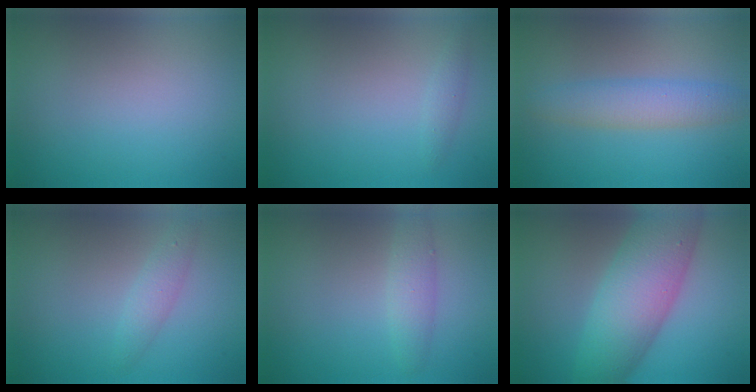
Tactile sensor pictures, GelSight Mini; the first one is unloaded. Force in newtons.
{"total": 0.8, "press": 0.8, "slide": 0.1}
{"total": 3.3, "press": 3.3, "slide": 0.0}
{"total": 1.6, "press": 1.6, "slide": 0.1}
{"total": 1.9, "press": 1.9, "slide": 0.1}
{"total": 8.3, "press": 8.3, "slide": 0.1}